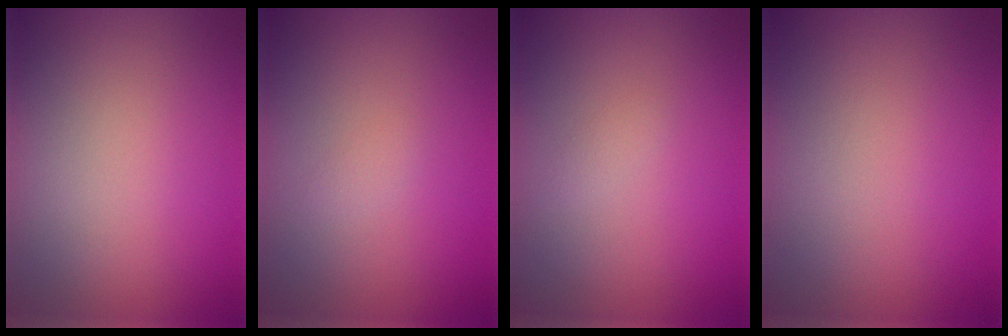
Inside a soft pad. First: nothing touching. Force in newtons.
{"total": 0.6, "press": 0.6, "slide": 0.0}
{"total": 0.5, "press": 0.5, "slide": 0.0}
{"total": 0.0}